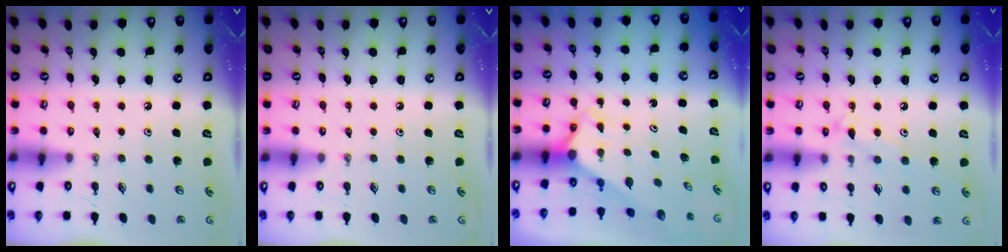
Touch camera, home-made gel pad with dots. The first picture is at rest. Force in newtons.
{"total": 0.0}
{"total": 2.7, "press": 2.7, "slide": 0.2}
{"total": 10.0, "press": 10.0, "slide": 0.7}